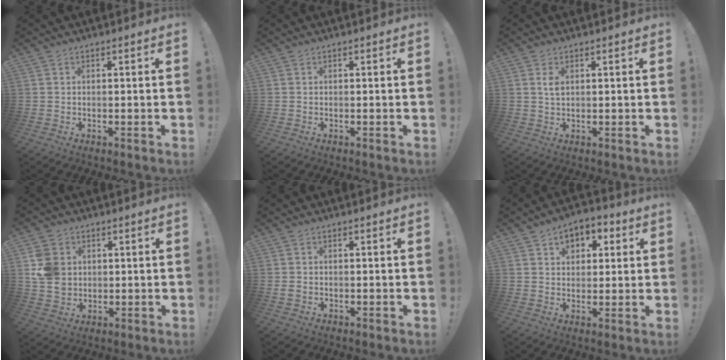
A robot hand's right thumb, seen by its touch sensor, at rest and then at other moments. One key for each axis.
{"total": 0.0}
{"total": 2.3, "fx": 0.8, "fy": 1.2, "fz": 1.8, "tx": -0.023, "ty": -0.003, "tz": 0.009}
{"total": 10.2, "fx": 2.3, "fy": 8.7, "fz": 4.7, "tx": -0.088, "ty": -0.003, "tz": 0.047}
{"total": 1.0, "fx": -0.2, "fy": 0.8, "fz": 0.5, "tx": -0.006, "ty": 0.003, "tz": -0.003}
{"total": 7.3, "fx": 3.1, "fy": 5.6, "fz": 3.6, "tx": -0.045, "ty": -0.008, "tz": 0.057}